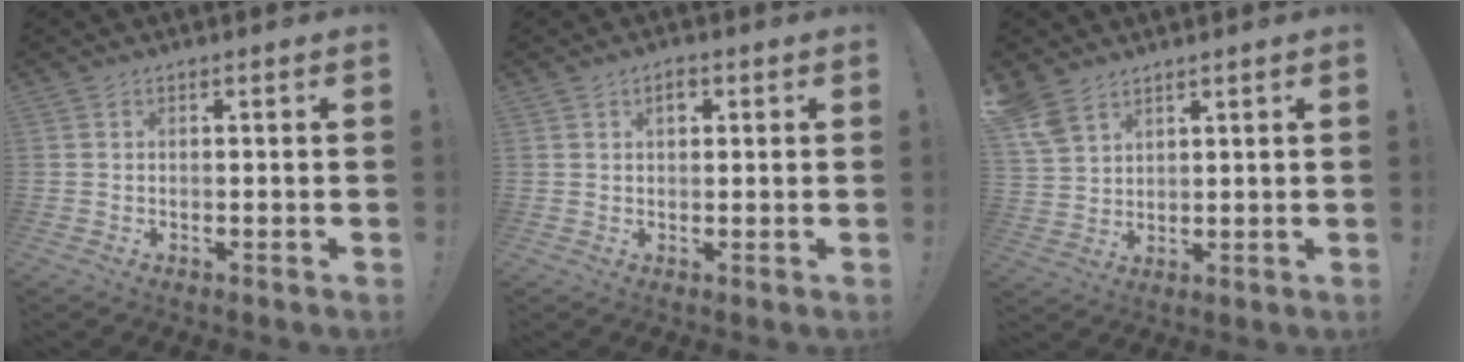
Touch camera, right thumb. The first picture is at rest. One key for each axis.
{"total": 2.9, "fx": 1.1, "fy": 1.8, "fz": 2.0, "tx": -0.023, "ty": 0.000, "tz": 0.015}
{"total": 7.0, "fx": 5.0, "fy": 3.9, "fz": 3.0, "tx": -0.060, "ty": -0.020, "tz": 0.102}